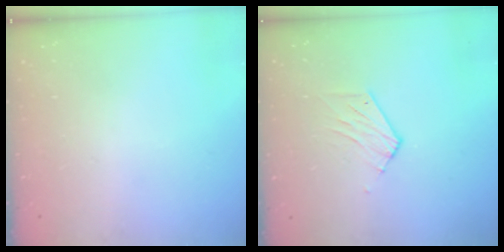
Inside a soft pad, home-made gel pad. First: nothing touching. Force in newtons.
{"total": 4.5, "press": 4.5, "slide": 0.4}